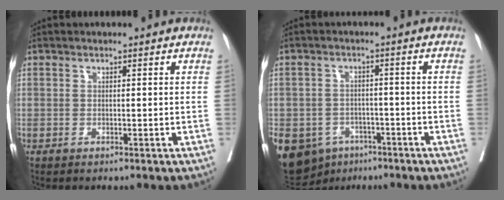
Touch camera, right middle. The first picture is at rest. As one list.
[{"total": 14.8, "force": [-7.6, 11.4, 5.6], "torque": [-0.150, 0.004, -0.099]}]